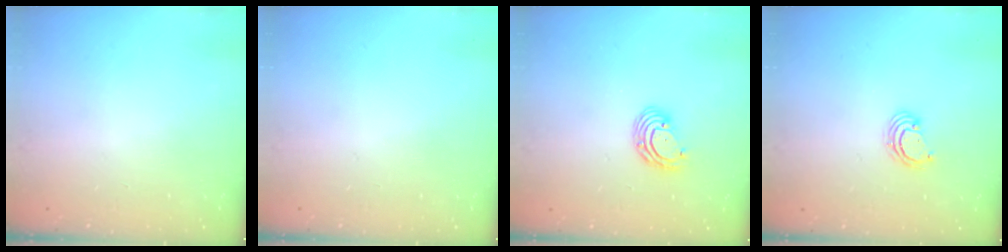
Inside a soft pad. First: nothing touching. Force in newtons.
{"total": 0.0}
{"total": 6.4, "press": 6.3, "slide": 1.2}
{"total": 3.2, "press": 3.2, "slide": 0.3}